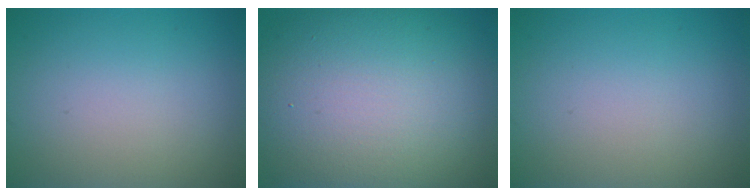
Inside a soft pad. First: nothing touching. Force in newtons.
{"total": 15.7, "press": 15.7, "slide": 1.0}
{"total": 0.0}